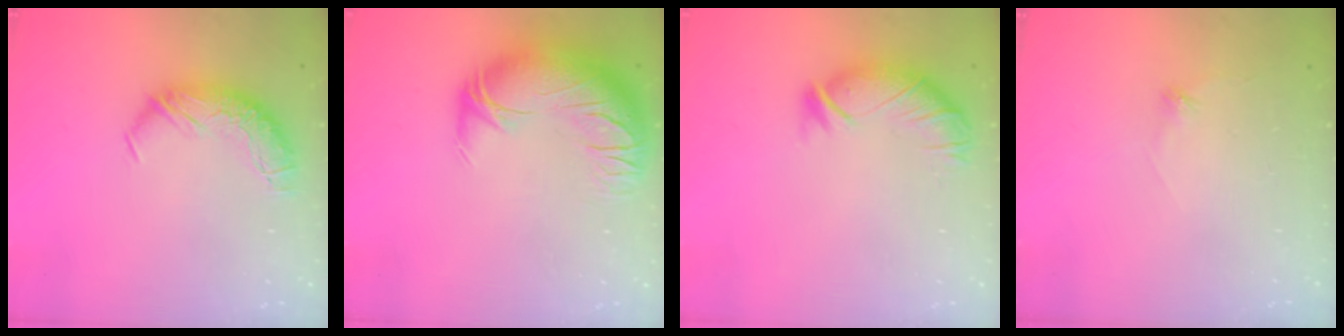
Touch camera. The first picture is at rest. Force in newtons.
{"total": 5.8, "press": 4.7, "slide": 3.5}
{"total": 2.9, "press": 2.8, "slide": 0.8}
{"total": 9.2, "press": 9.2, "slide": 0.3}